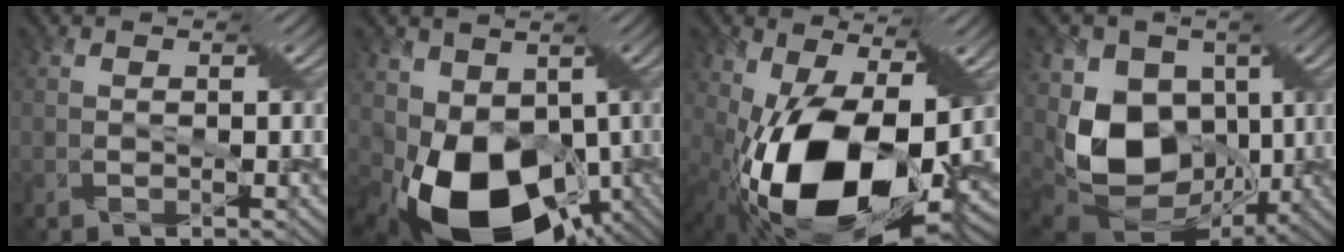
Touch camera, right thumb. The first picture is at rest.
{"total": 14.0, "force": [-2.8, 10.1, 9.4], "torque": [-0.170, -0.043, -0.043]}
{"total": 15.9, "force": [-2.6, 8.7, 13.1], "torque": [-0.251, -0.028, -0.046]}
{"total": 12.6, "force": [-0.1, 9.6, 8.1], "torque": [-0.182, -0.022, -0.003]}